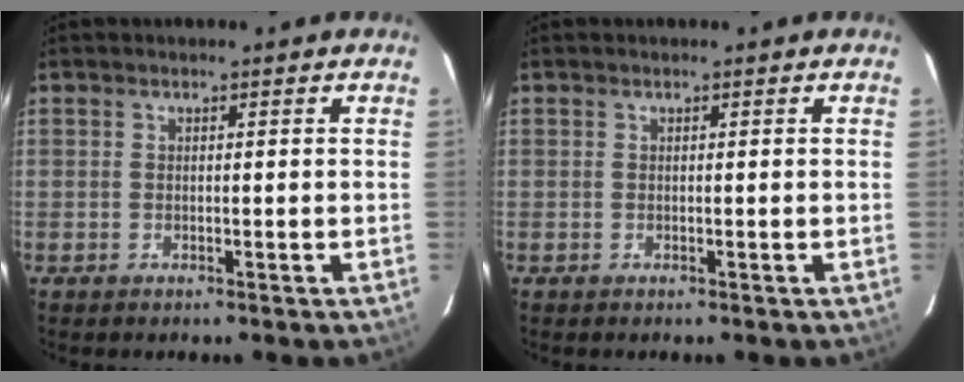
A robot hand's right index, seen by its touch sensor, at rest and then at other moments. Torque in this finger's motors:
{"motor_torque": [0.00, 0.00, 0.01, 0.00]}